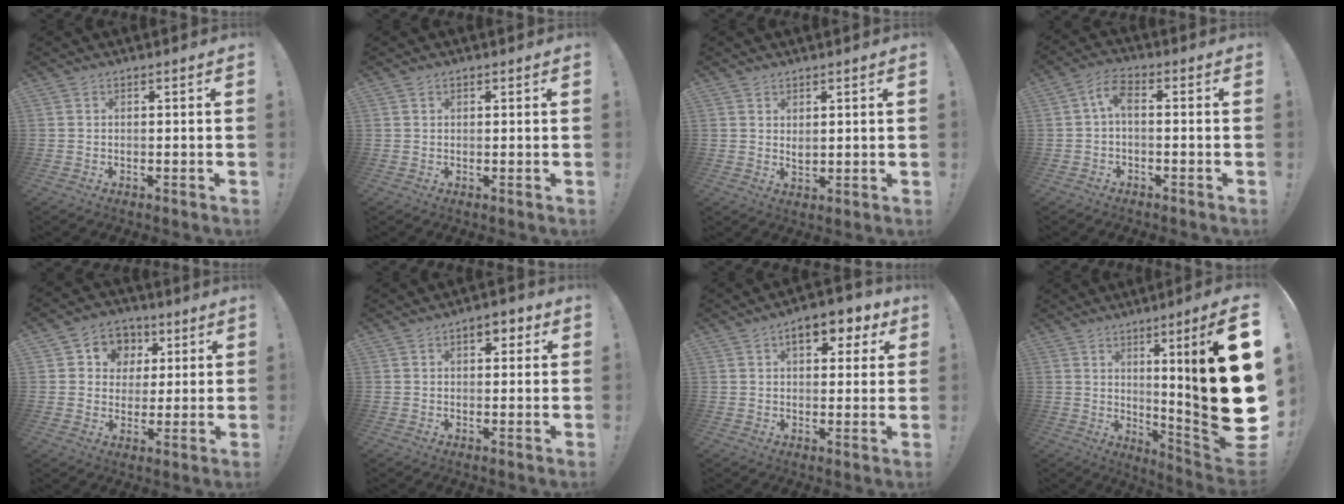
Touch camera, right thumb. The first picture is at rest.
{"total": 0.8, "force": [0.5, 0.6, 0.1], "torque": [0.003, -0.001, 0.009]}
{"total": 2.6, "force": [1.7, 1.4, 1.3], "torque": [-0.008, -0.015, 0.029]}
{"total": 5.4, "force": [-0.2, 2.5, 4.8], "torque": [-0.110, 0.003, -0.003]}
{"total": 8.6, "force": [2.1, 8.0, 2.3], "torque": [-0.029, -0.012, 0.046]}
{"total": 4.2, "force": [1.7, 2.6, 2.9], "torque": [-0.028, 0.000, 0.023]}
{"total": 8.3, "force": [3.7, 4.7, 5.8], "torque": [-0.071, -0.011, 0.061]}
{"total": 22.7, "force": [3.6, 0.4, 22.4], "torque": [-0.326, -0.049, 0.047]}